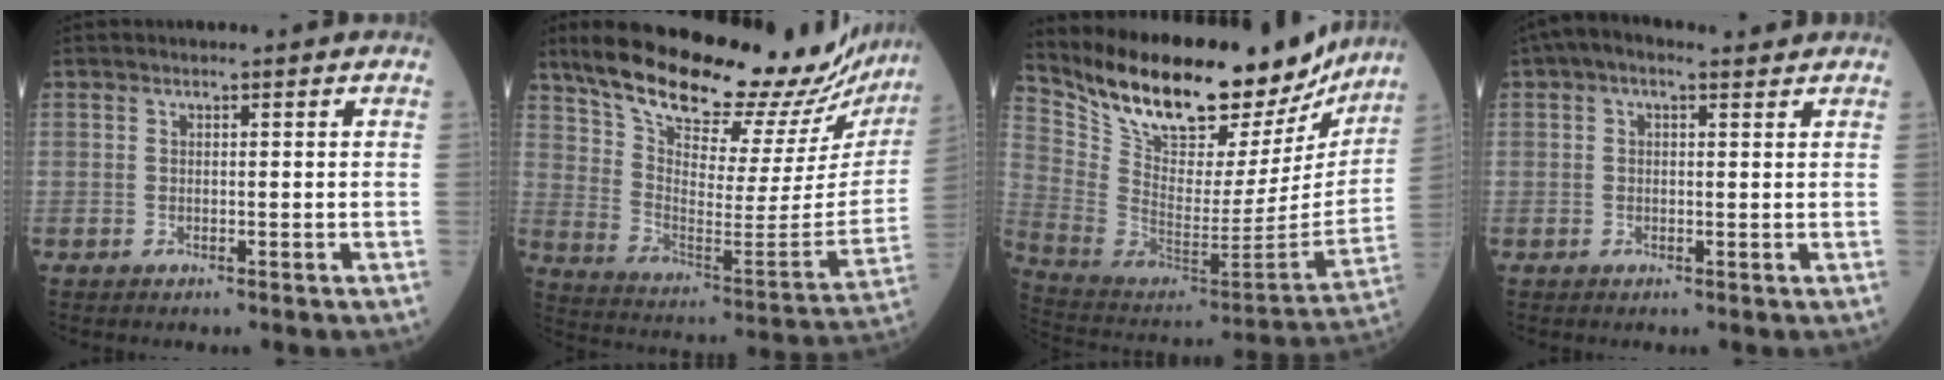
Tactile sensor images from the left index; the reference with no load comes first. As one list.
[{"total": 30.5, "force": [26.9, 6.2, 13.0], "torque": [-0.219, -0.072, 0.365]}, {"total": 27.8, "force": [23.4, 8.4, 12.4], "torque": [-0.214, -0.021, 0.353]}, {"total": 3.9, "force": [2.5, 1.7, 2.5], "torque": [-0.054, 0.031, 0.040]}]